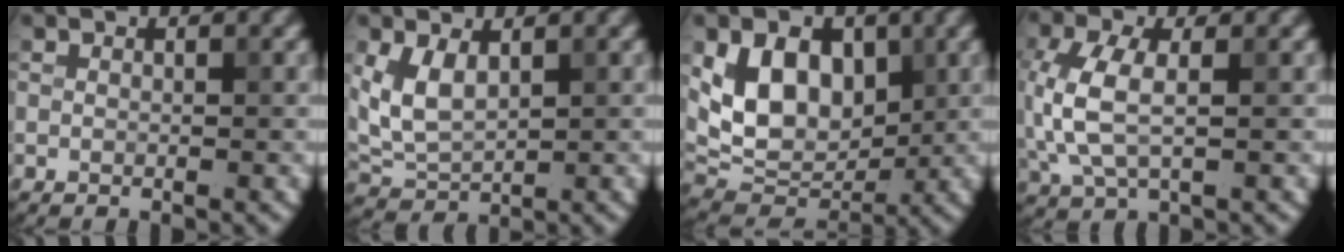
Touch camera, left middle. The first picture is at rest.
{"total": 3.9, "force": [1.2, 2.3, 2.9], "torque": [-0.070, -0.001, 0.029]}
{"total": 7.9, "force": [1.9, 5.6, 5.2], "torque": [-0.086, -0.011, 0.032]}
{"total": 5.4, "force": [0.1, 2.9, 4.5], "torque": [-0.124, 0.002, 0.002]}